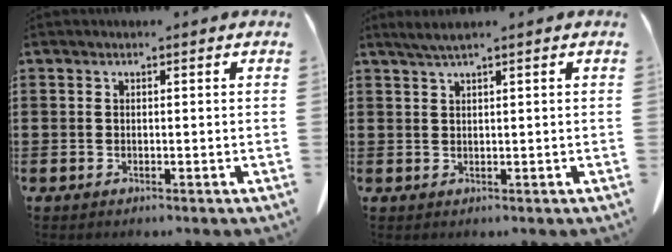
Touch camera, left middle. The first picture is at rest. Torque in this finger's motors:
{"motor_torque": [0.05, 0.00, 0.10, 0.03]}